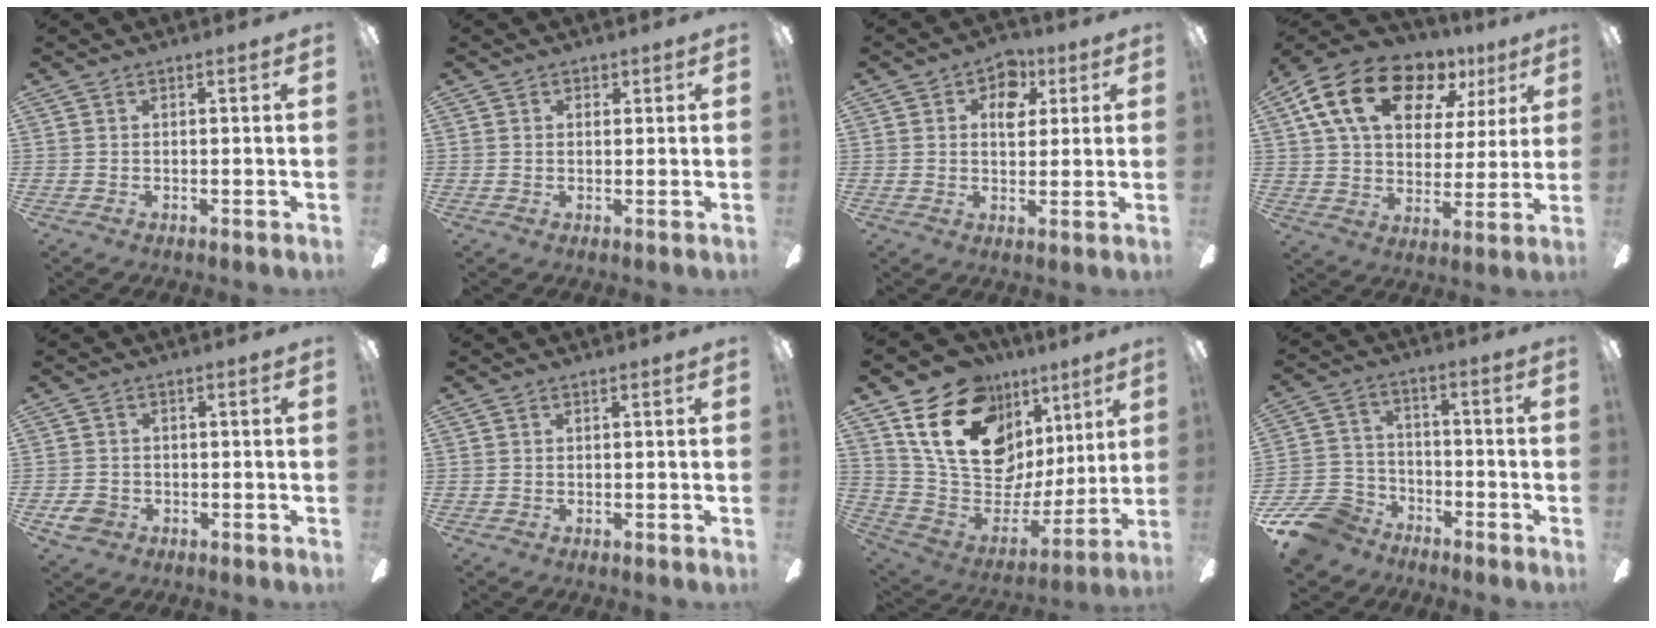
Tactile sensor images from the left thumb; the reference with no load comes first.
{"total": 1.4, "force": [0.4, 1.2, 0.5], "torque": [-0.001, 0.001, 0.005]}
{"total": 7.1, "force": [2.7, 5.2, 4.0], "torque": [-0.033, -0.005, 0.039]}
{"total": 19.5, "force": [10.5, 11.7, 11.5], "torque": [-0.201, -0.039, 0.188]}
{"total": 4.0, "force": [-1.9, 3.1, 1.5], "torque": [-0.034, 0.008, -0.037]}
{"total": 0.0}
{"total": 22.5, "force": [12.0, 14.5, 12.3], "torque": [-0.229, -0.062, 0.228]}
{"total": 11.5, "force": [-8.1, 7.2, 3.8], "torque": [-0.090, 0.052, -0.150]}